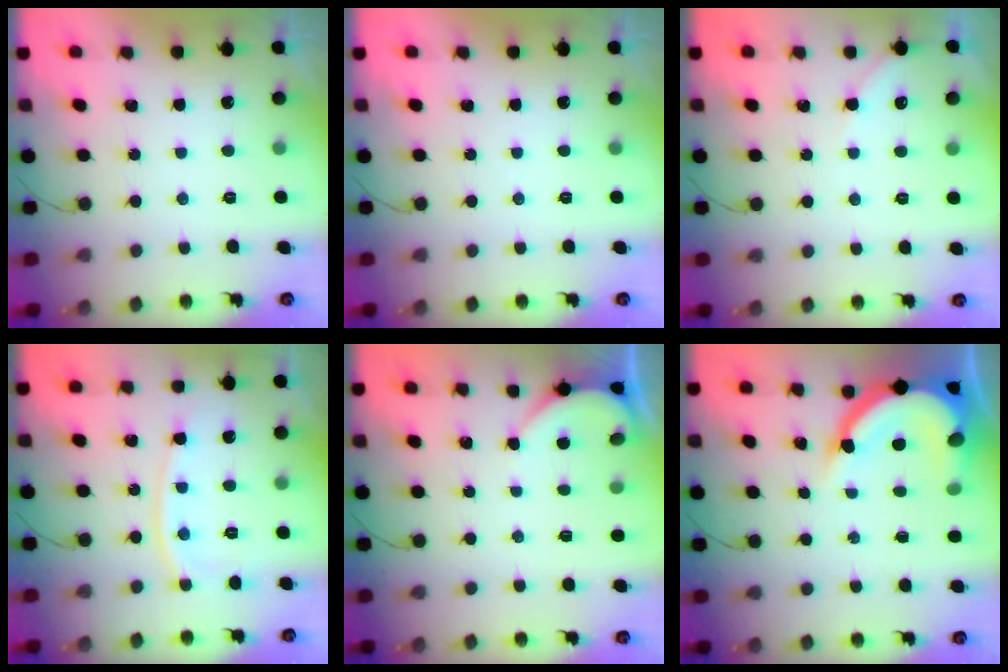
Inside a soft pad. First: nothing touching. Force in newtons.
{"total": 0.0}
{"total": 3.3, "press": 3.2, "slide": 0.5}
{"total": 9.2, "press": 9.1, "slide": 1.2}
{"total": 2.7, "press": 2.7, "slide": 0.1}
{"total": 13.1, "press": 13.0, "slide": 1.3}